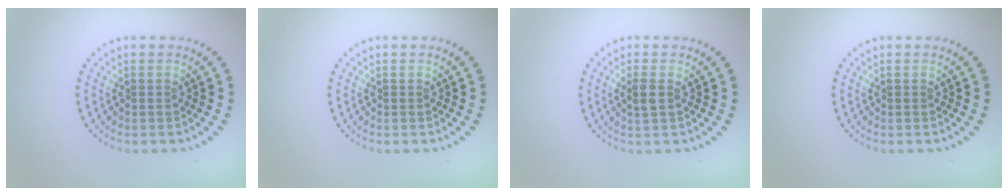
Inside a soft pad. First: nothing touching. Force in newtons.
{"total": 0.0}
{"total": 1.3, "press": 1.3, "slide": 0.3}
{"total": 0.0}